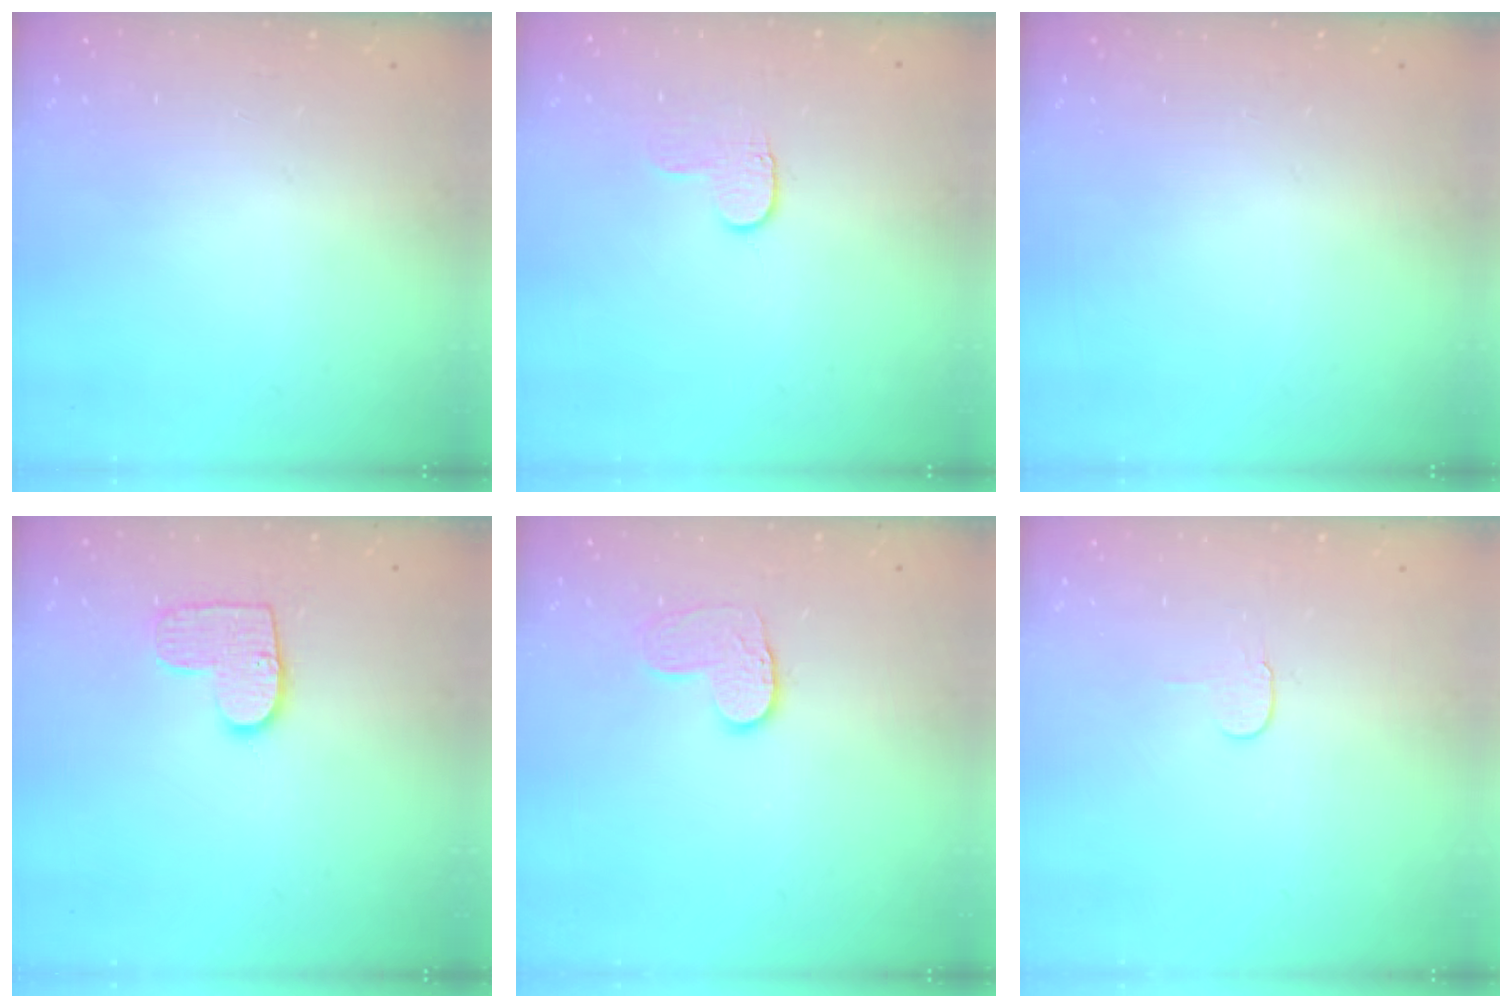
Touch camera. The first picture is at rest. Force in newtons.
{"total": 5.8, "press": 5.8, "slide": 0.5}
{"total": 0.0}
{"total": 9.8, "press": 9.8, "slide": 0.4}
{"total": 7.6, "press": 7.6, "slide": 0.4}
{"total": 4.0, "press": 3.9, "slide": 0.5}